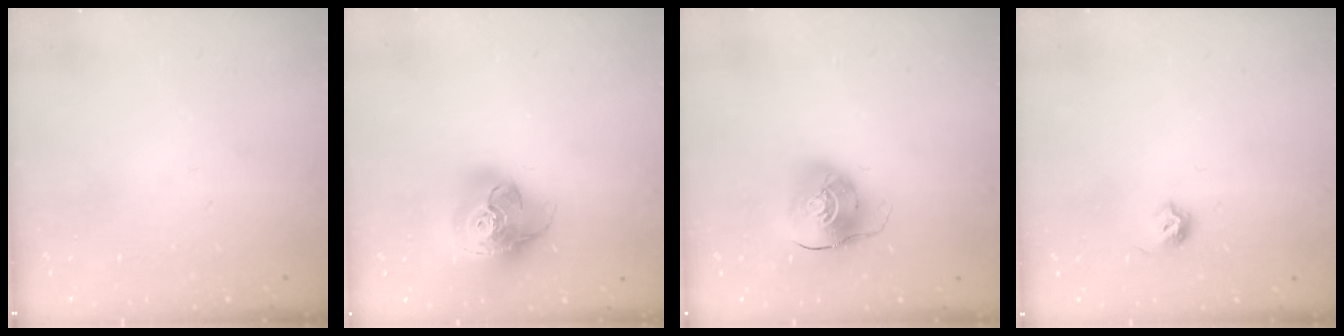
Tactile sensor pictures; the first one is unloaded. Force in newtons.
{"total": 21.4, "press": 21.3, "slide": 2.3}
{"total": 9.4, "press": 9.3, "slide": 1.3}
{"total": 5.7, "press": 5.6, "slide": 1.0}